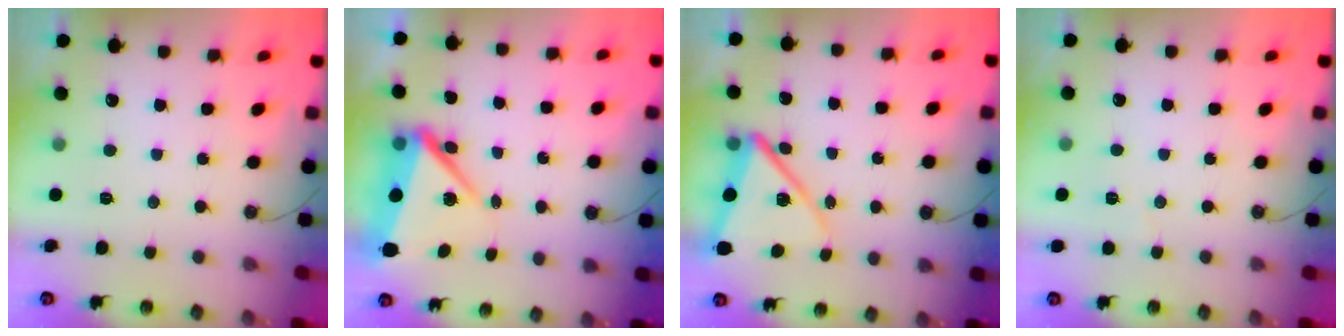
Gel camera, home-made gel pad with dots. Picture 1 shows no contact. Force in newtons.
{"total": 12.3, "press": 6.8, "slide": 10.2}
{"total": 12.7, "press": 12.6, "slide": 1.5}
{"total": 2.6, "press": 2.2, "slide": 1.5}